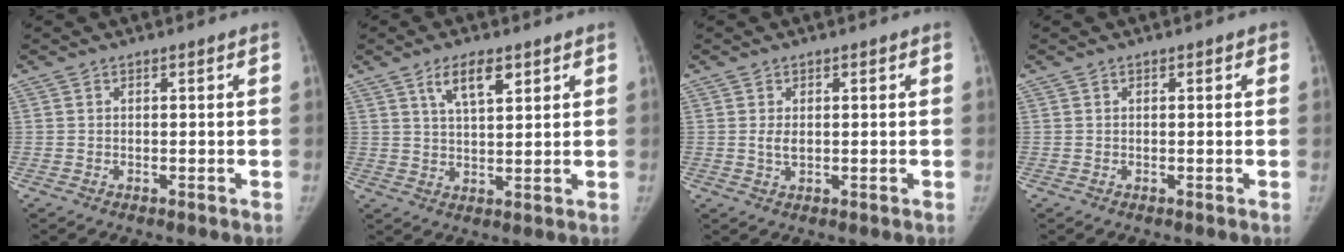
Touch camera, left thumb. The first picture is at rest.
{"total": 6.3, "force": [3.6, 2.4, 4.7], "torque": [-0.071, -0.017, 0.064]}
{"total": 1.9, "force": [0.2, 1.1, 1.5], "torque": [-0.027, -0.004, 0.006]}
{"total": 0.6, "force": [0.3, 0.3, 0.4], "torque": [-0.001, 0.002, 0.000]}